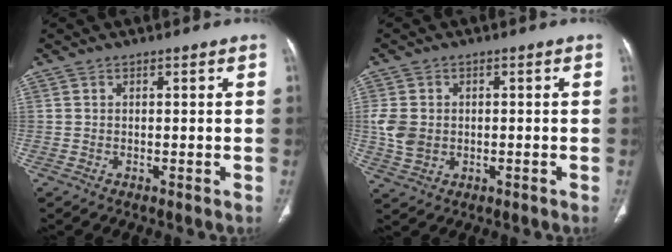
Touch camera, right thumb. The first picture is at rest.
{"total": 5.4, "force": [-0.3, 4.2, 3.3], "torque": [-0.065, 0.003, 0.000]}